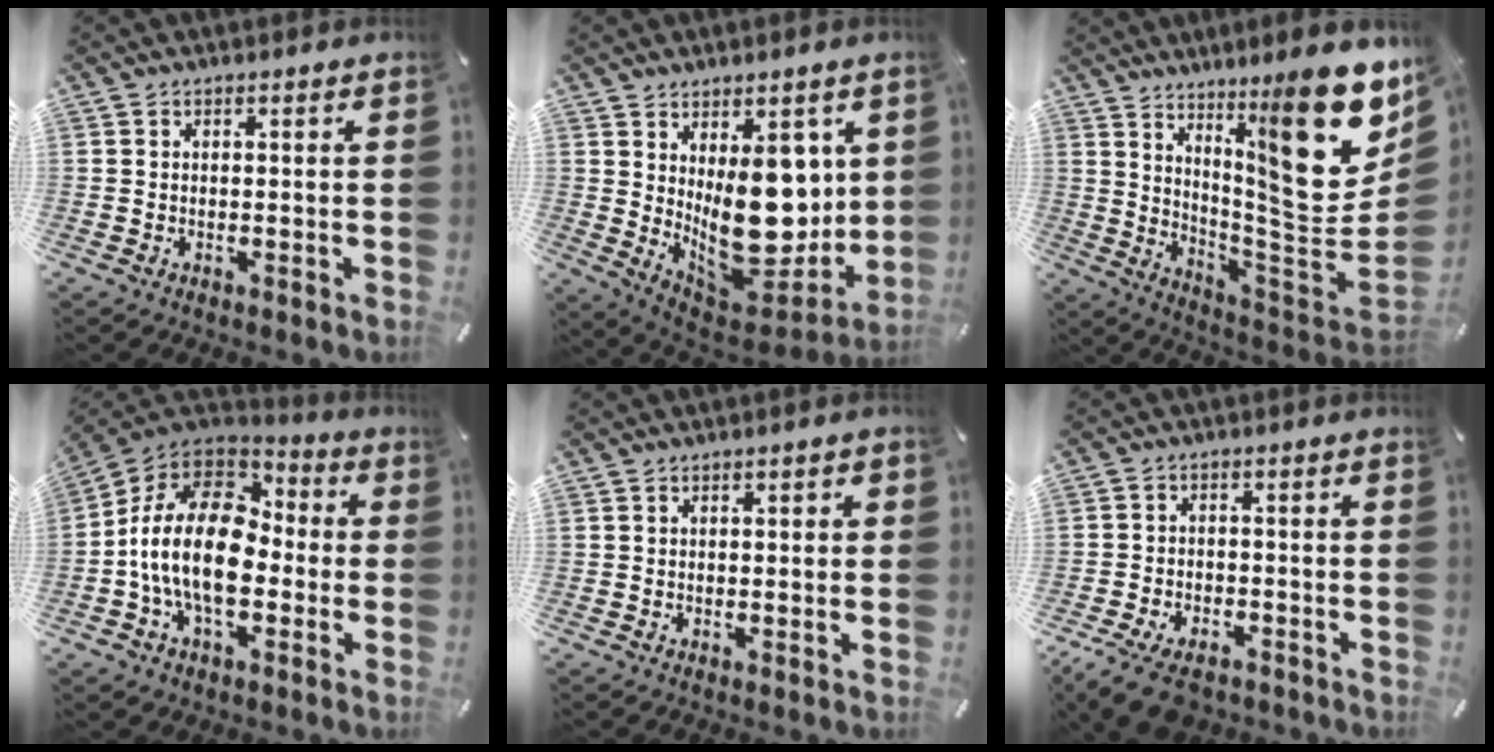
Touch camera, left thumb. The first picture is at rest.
{"total": 19.4, "force": [3.0, 12.4, 14.6], "torque": [-0.183, -0.062, 0.073]}
{"total": 26.4, "force": [11.7, 8.2, 22.2], "torque": [-0.301, -0.107, 0.197]}
{"total": 19.0, "force": [-3.8, 12.0, 14.2], "torque": [-0.281, 0.032, -0.068]}
{"total": 1.0, "force": [-0.1, 0.4, 0.9], "torque": [-0.015, 0.003, -0.004]}
{"total": 7.4, "force": [-5.3, 3.8, 3.5], "torque": [-0.073, 0.023, -0.099]}